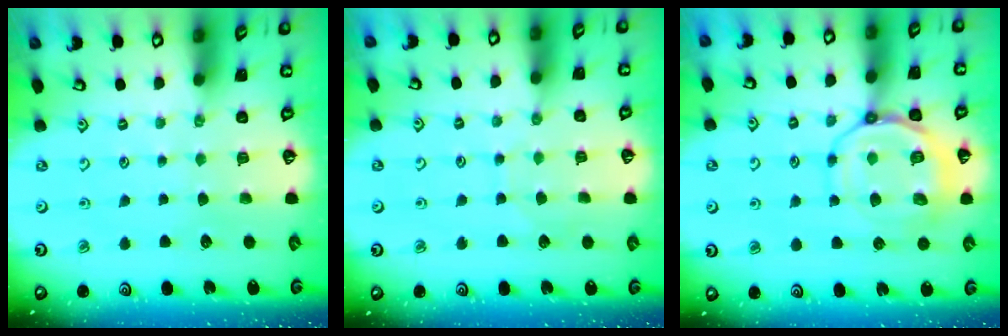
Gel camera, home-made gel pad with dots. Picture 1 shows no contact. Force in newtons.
{"total": 3.6, "press": 3.6, "slide": 0.4}
{"total": 12.6, "press": 12.5, "slide": 1.4}